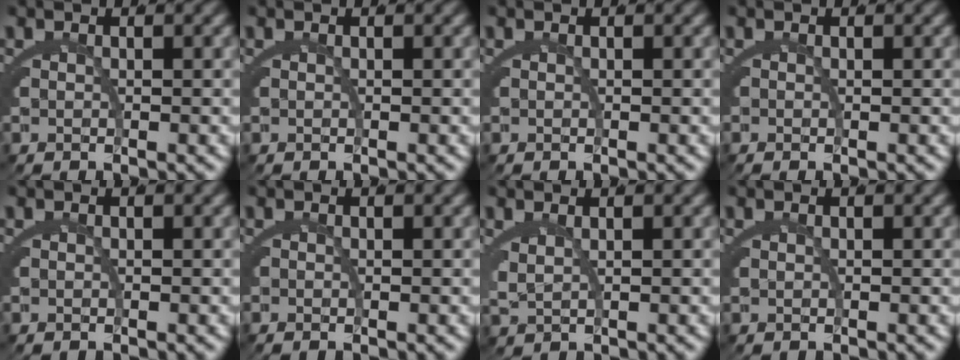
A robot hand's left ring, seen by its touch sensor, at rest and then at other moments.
{"total": 0.0}
{"total": 0.0}
{"total": 0.0}
{"total": 0.0}
{"total": 0.0}
{"total": 1.8, "force": [1.2, 0.6, 1.2], "torque": [-0.035, -0.011, 0.035]}
{"total": 0.7, "force": [0.4, -0.4, 0.2], "torque": [-0.006, -0.004, 0.014]}